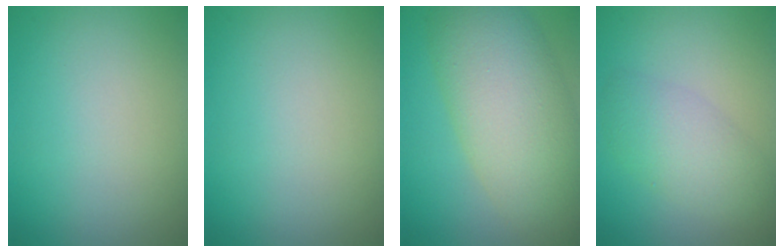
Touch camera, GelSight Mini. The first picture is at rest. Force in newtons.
{"total": 0.0}
{"total": 8.8, "press": 8.8, "slide": 0.6}
{"total": 3.9, "press": 3.9, "slide": 0.2}